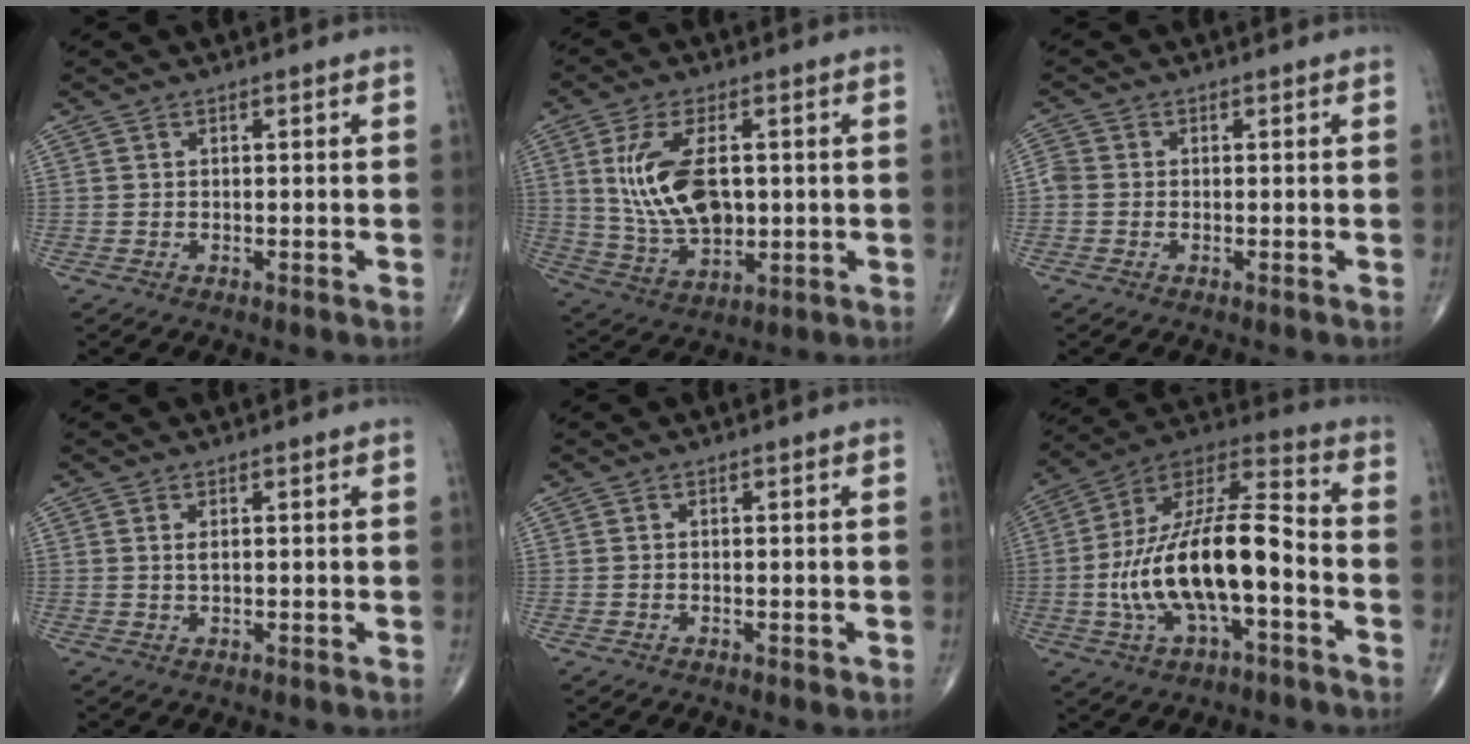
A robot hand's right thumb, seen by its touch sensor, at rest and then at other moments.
{"total": 13.8, "force": [1.9, 7.5, 11.4], "torque": [-0.215, -0.008, 0.046]}
{"total": 1.8, "force": [-0.4, 1.5, 1.0], "torque": [-0.024, 0.001, -0.015]}
{"total": 1.2, "force": [0.3, 0.4, 1.0], "torque": [-0.021, -0.002, 0.008]}
{"total": 0.6, "force": [-0.2, 0.2, 0.5], "torque": [-0.005, 0.000, -0.004]}
{"total": 20.3, "force": [-4.3, 8.0, 18.2], "torque": [-0.338, 0.048, -0.073]}